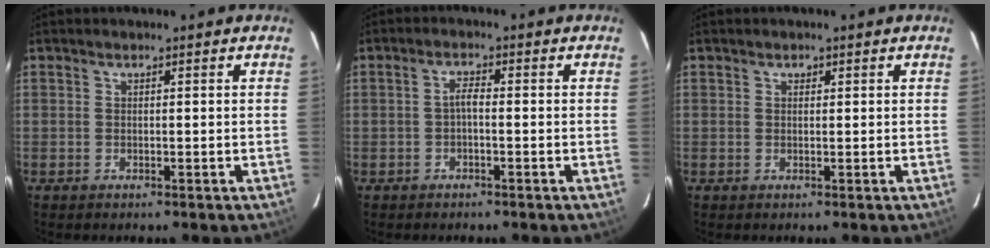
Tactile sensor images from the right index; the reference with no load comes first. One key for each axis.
{"total": 1.8, "fx": -0.7, "fy": 0.5, "fz": 1.6, "tx": -0.032, "ty": 0.008, "tz": -0.013}
{"total": 0.7, "fx": 0.3, "fy": 0.6, "fz": 0.2, "tx": -0.003, "ty": 0.003, "tz": 0.005}